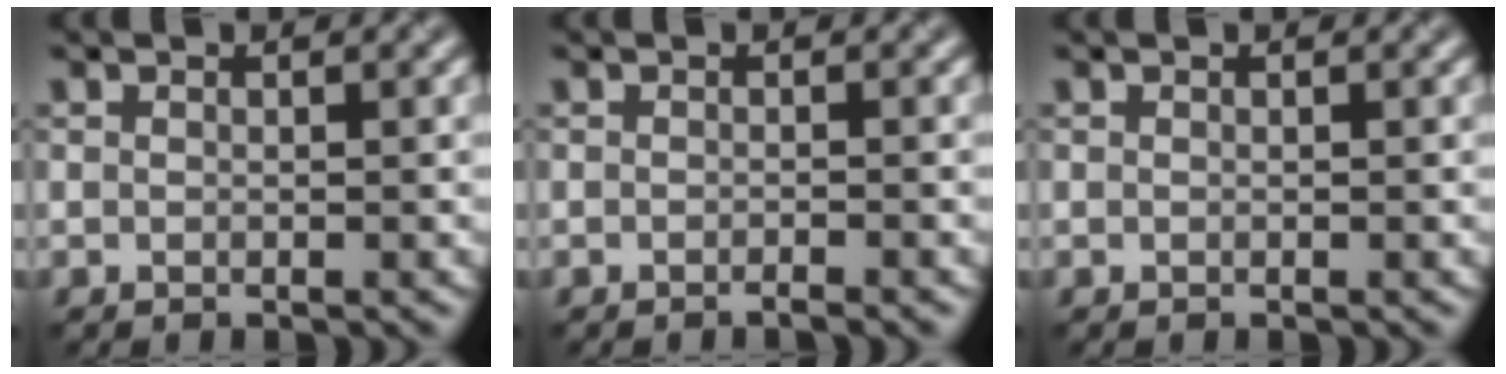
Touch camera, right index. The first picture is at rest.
{"total": 1.0, "force": [-0.7, 0.3, 0.7], "torque": [-0.005, -0.002, -0.011]}
{"total": 0.0}